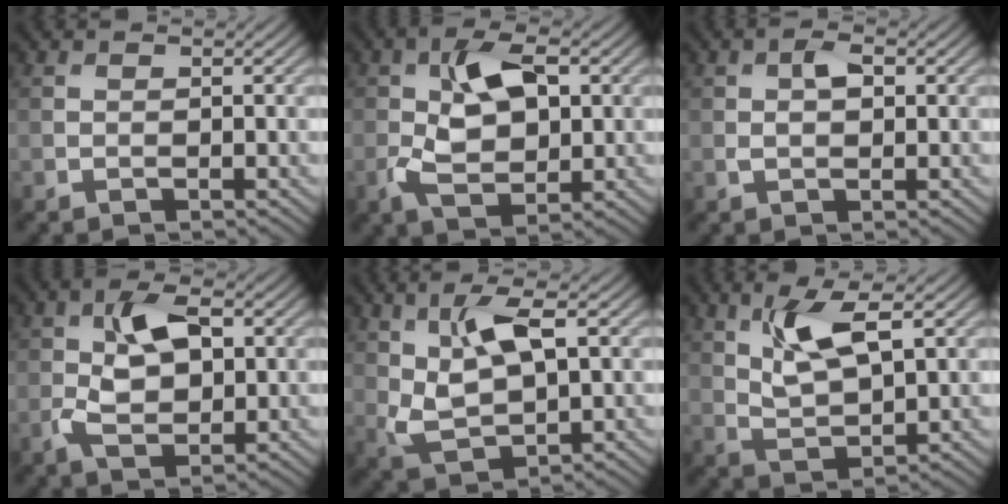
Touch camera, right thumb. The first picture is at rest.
{"total": 7.7, "force": [1.0, 4.5, 6.2], "torque": [-0.132, 0.000, 0.018]}
{"total": 2.5, "force": [0.5, 1.4, 2.0], "torque": [-0.041, 0.000, 0.009]}
{"total": 6.7, "force": [0.8, 3.8, 5.5], "torque": [-0.115, 0.002, 0.015]}
{"total": 8.1, "force": [2.5, 3.7, 6.8], "torque": [-0.146, 0.000, 0.048]}
{"total": 7.2, "force": [3.1, 2.7, 6.0], "torque": [-0.127, -0.004, 0.061]}